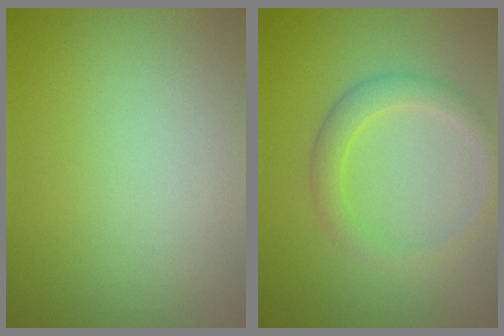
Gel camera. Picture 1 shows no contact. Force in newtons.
{"total": 2.4, "press": 2.4, "slide": 0.1}